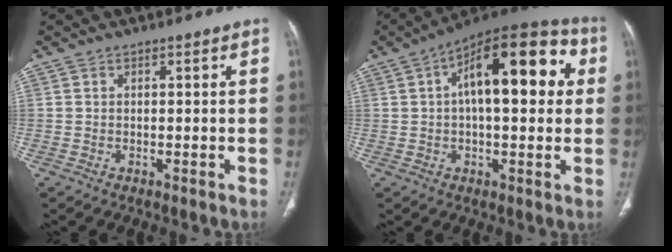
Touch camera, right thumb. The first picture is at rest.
{"total": 20.1, "force": [4.2, 8.8, 17.6], "torque": [-0.227, 0.031, 0.050]}